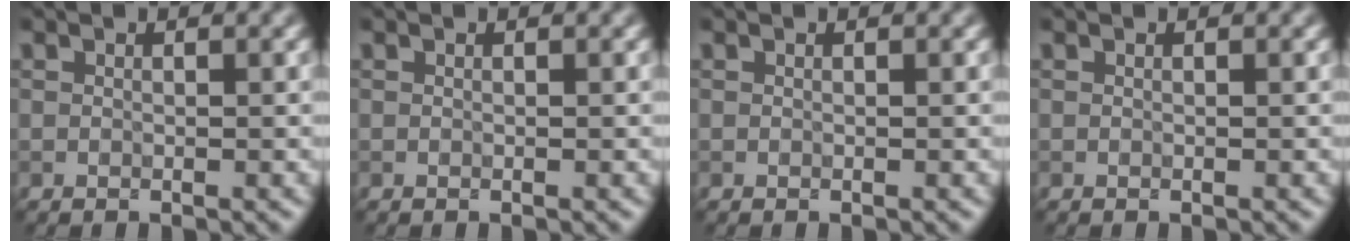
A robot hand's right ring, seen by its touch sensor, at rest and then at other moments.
{"total": 0.0}
{"total": 0.0}
{"total": 0.0}